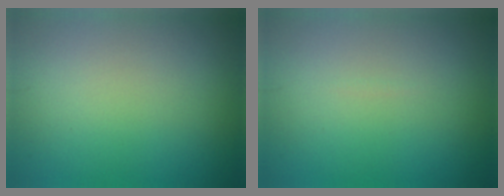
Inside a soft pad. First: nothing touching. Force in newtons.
{"total": 0.0}